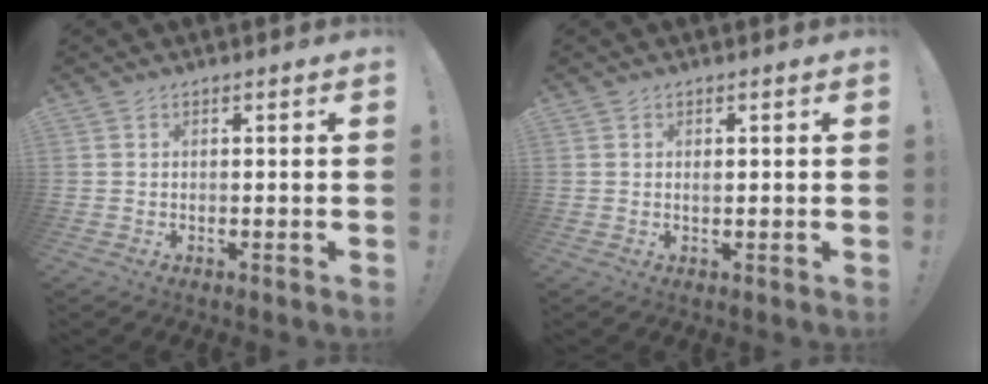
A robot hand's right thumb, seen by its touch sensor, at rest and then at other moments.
{"total": 0.7, "force": [0.2, 0.5, 0.5], "torque": [-0.004, -0.001, 0.002]}